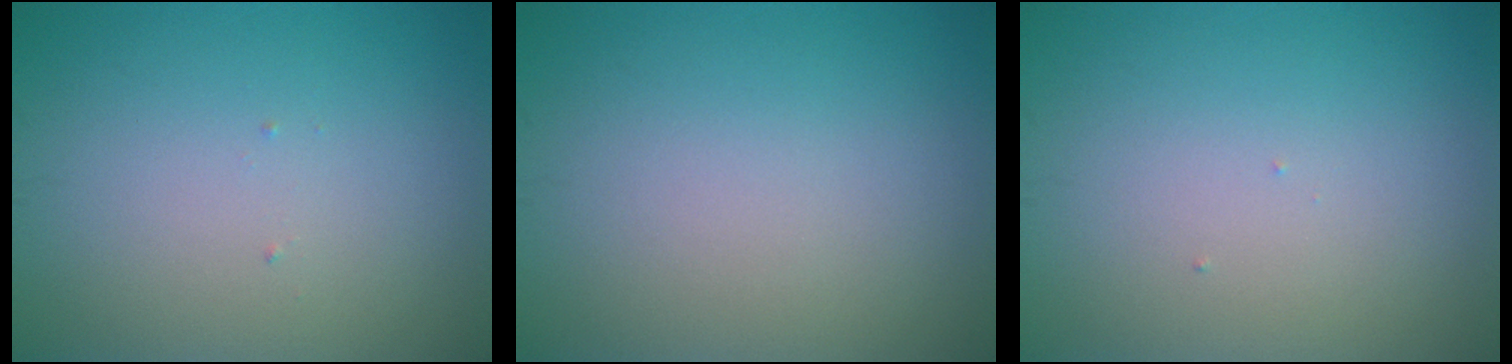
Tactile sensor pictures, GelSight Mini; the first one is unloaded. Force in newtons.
{"total": 0.0}
{"total": 0.0}